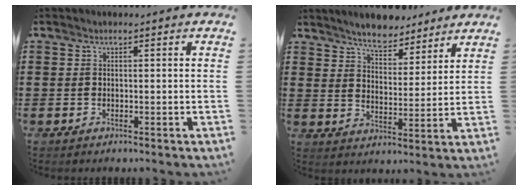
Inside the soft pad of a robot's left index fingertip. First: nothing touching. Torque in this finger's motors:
{"motor_torque": [2.14, 0.00, 0.38, 0.02]}